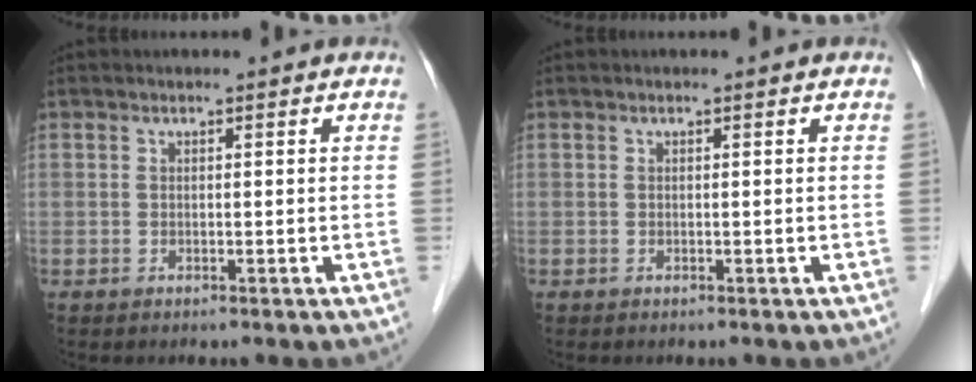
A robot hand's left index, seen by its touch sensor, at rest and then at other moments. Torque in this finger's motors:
{"motor_torque": [0.00, 0.00, 0.00, 0.00]}